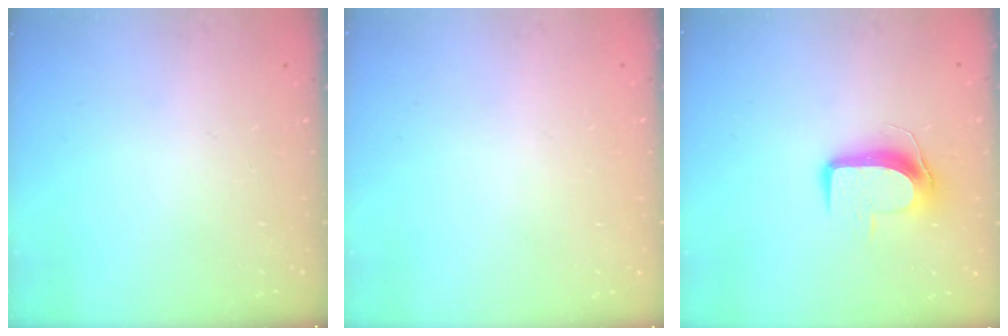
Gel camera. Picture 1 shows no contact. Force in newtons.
{"total": 0.0}
{"total": 9.3, "press": 9.2, "slide": 0.9}